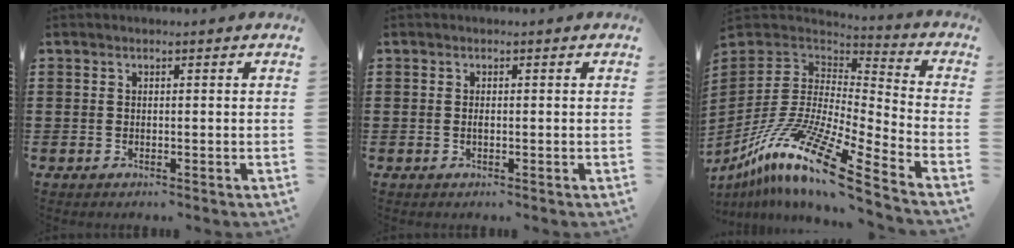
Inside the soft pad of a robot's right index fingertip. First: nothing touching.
{"total": 0.5, "force": [-0.1, 0.2, 0.5], "torque": [-0.011, -0.002, -0.002]}
{"total": 15.5, "force": [-10.6, 1.7, 11.2], "torque": [-0.229, 0.015, -0.204]}